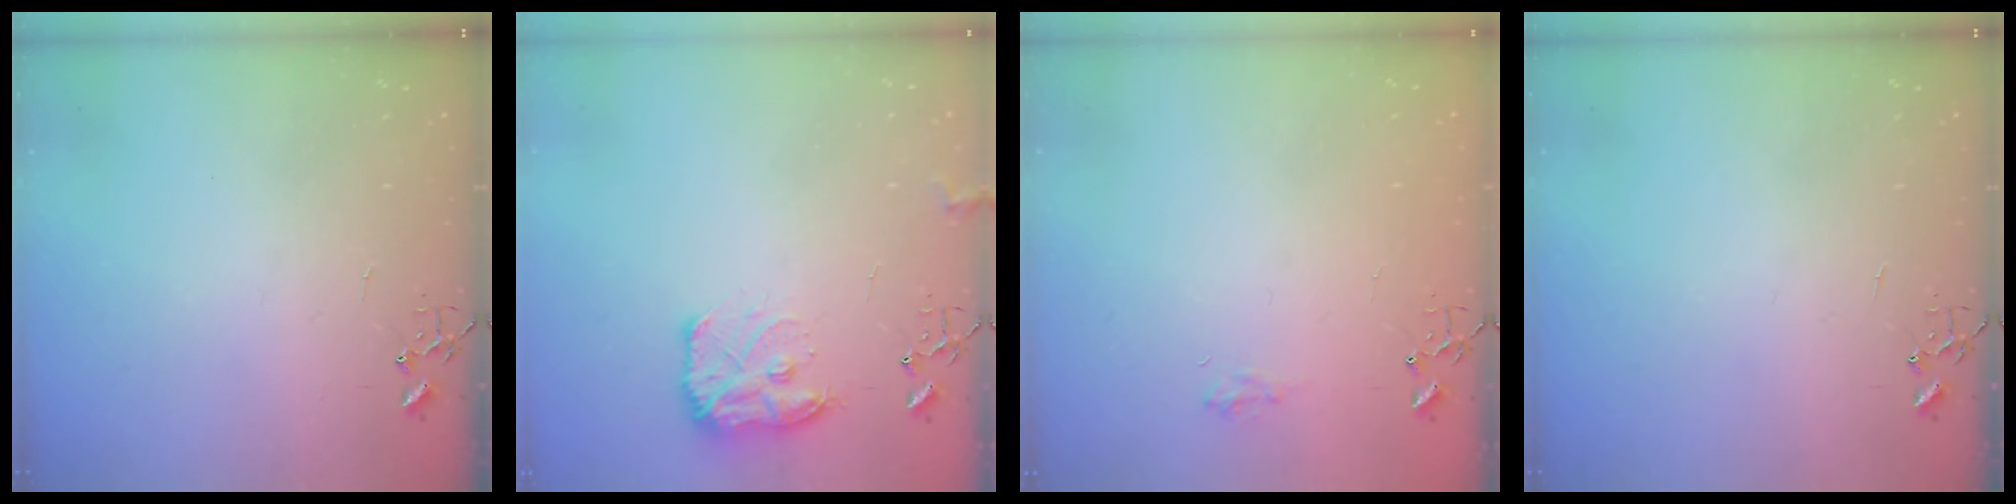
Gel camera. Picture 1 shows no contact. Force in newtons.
{"total": 11.8, "press": 11.8, "slide": 0.6}
{"total": 6.7, "press": 6.6, "slide": 0.7}
{"total": 0.0}